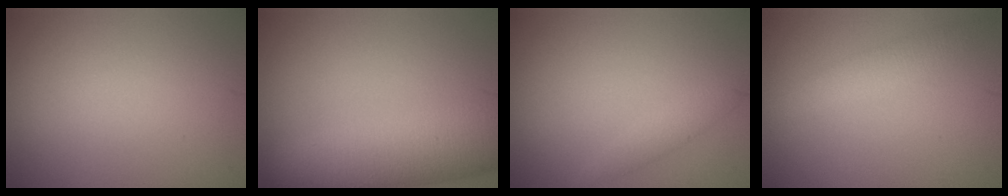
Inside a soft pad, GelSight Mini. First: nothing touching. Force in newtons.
{"total": 7.8, "press": 7.8, "slide": 0.5}
{"total": 1.3, "press": 1.3, "slide": 0.0}
{"total": 2.7, "press": 2.6, "slide": 0.2}